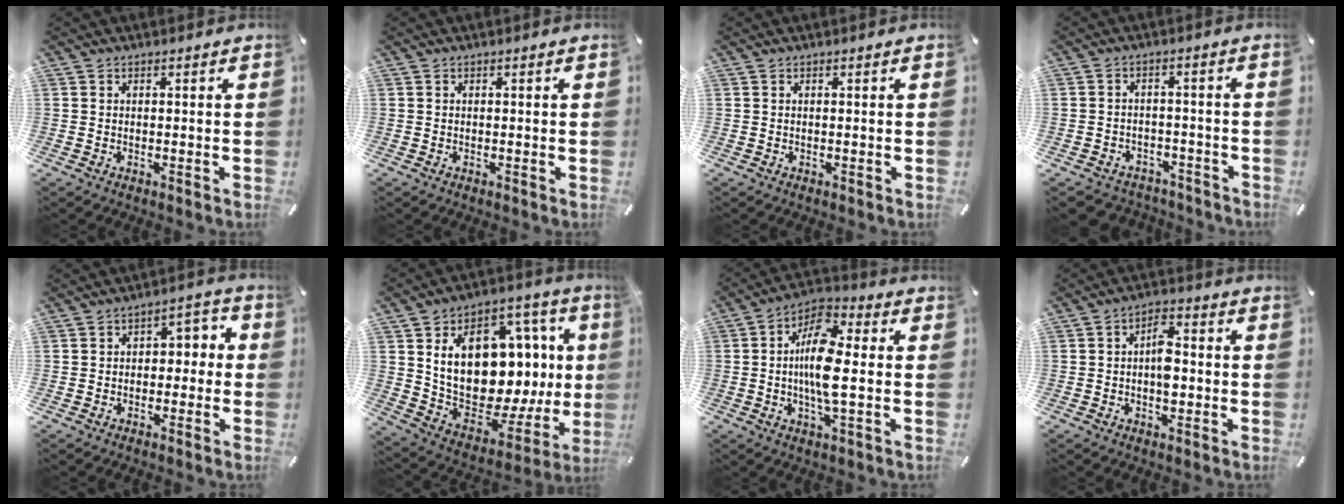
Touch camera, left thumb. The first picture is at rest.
{"total": 0.0}
{"total": 0.0}
{"total": 4.0, "force": [-2.8, 2.7, 0.7], "torque": [-0.017, 0.013, -0.057]}
{"total": 4.5, "force": [-1.8, 3.3, 2.5], "torque": [-0.032, 0.013, -0.043]}
{"total": 22.8, "force": [4.5, 14.8, 16.7], "torque": [-0.262, -0.046, 0.093]}
{"total": 12.4, "force": [-0.8, 4.4, 11.6], "torque": [-0.231, 0.003, -0.016]}
{"total": 5.9, "force": [-0.9, 3.4, 4.8], "torque": [-0.068, 0.008, -0.017]}